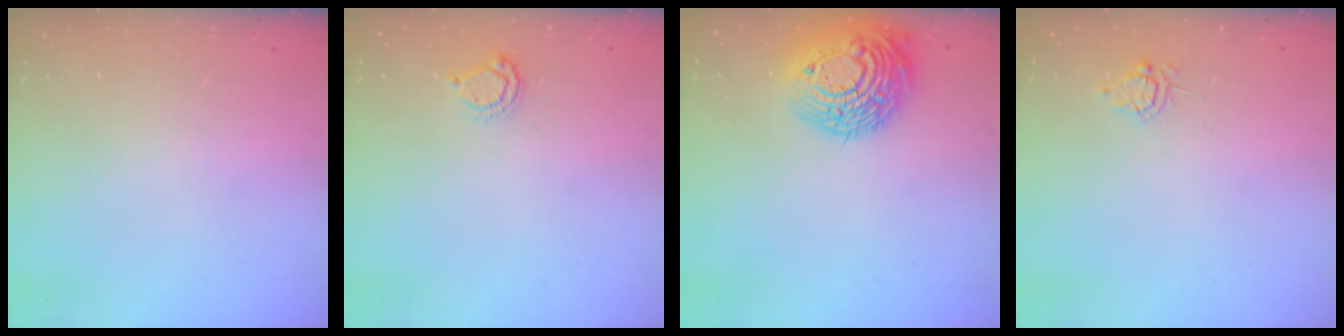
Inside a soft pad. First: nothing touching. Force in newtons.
{"total": 4.8, "press": 4.8, "slide": 0.5}
{"total": 17.9, "press": 17.8, "slide": 1.5}
{"total": 4.7, "press": 4.6, "slide": 0.7}